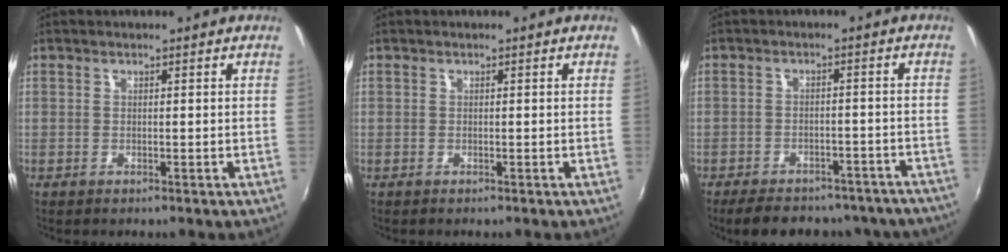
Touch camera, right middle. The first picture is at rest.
{"total": 0.0}
{"total": 19.4, "force": [-16.5, 7.6, 6.9], "torque": [-0.138, 0.017, -0.189]}